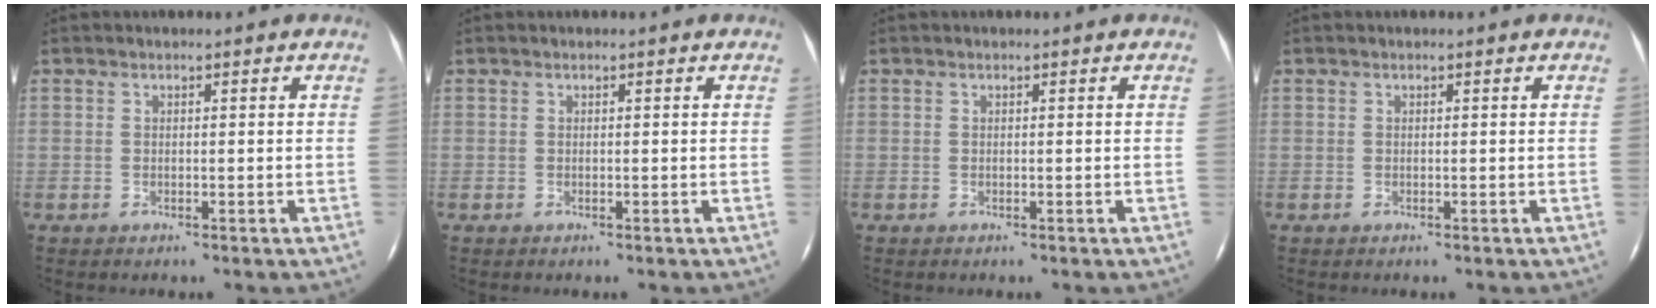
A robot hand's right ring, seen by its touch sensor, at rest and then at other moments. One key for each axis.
{"total": 0.0}
{"total": 0.0}
{"total": 0.0}